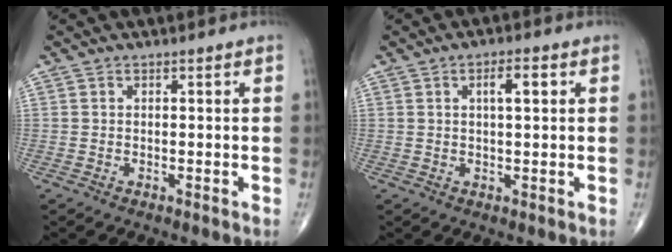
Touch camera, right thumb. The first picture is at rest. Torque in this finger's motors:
{"motor_torque": [1.21, 2.86, 0.38, 0.01, 0.00]}